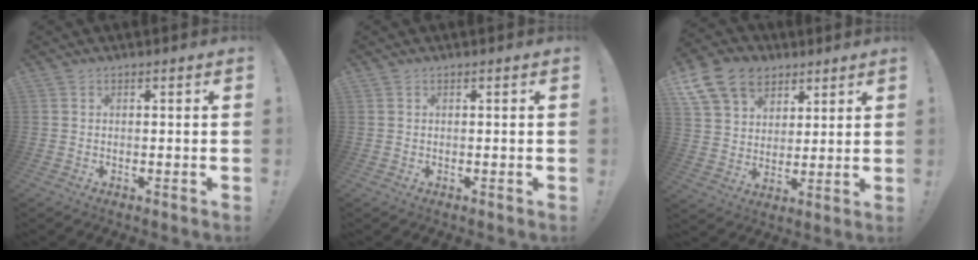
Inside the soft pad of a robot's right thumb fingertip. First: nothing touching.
{"total": 0.0}
{"total": 15.5, "force": [8.4, 11.2, 6.6], "torque": [-0.108, -0.041, 0.165]}